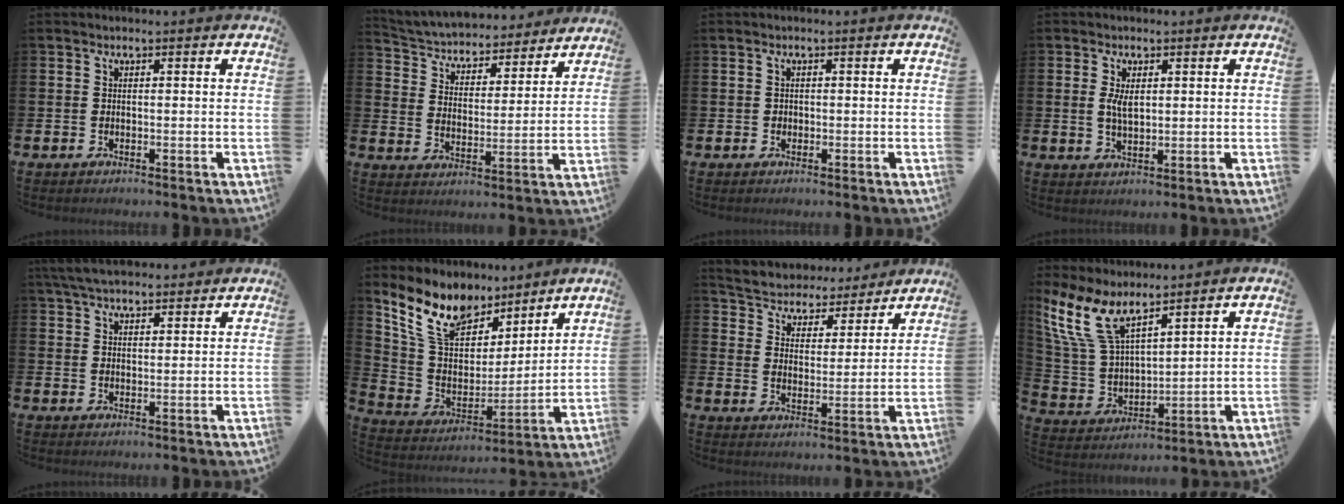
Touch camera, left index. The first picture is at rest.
{"total": 4.8, "force": [4.5, 1.5, 0.5], "torque": [-0.040, -0.040, 0.071]}
{"total": 0.7, "force": [0.0, 0.7, 0.1], "torque": [-0.002, 0.005, -0.002]}
{"total": 3.3, "force": [1.0, 1.6, 2.7], "torque": [-0.047, 0.003, 0.014]}
{"total": 5.2, "force": [4.8, 1.2, 1.6], "torque": [-0.048, -0.007, 0.092]}
{"total": 11.2, "force": [9.7, 5.0, 2.7], "torque": [-0.117, -0.057, 0.180]}
{"total": 5.2, "force": [4.9, 1.7, -0.2], "torque": [-0.032, -0.042, 0.083]}
{"total": 9.9, "force": [7.9, 3.4, 4.9], "torque": [-0.130, -0.031, 0.148]}